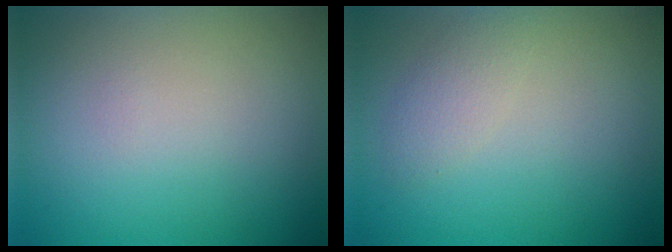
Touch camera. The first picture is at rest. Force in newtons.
{"total": 1.7, "press": 1.7, "slide": 0.1}